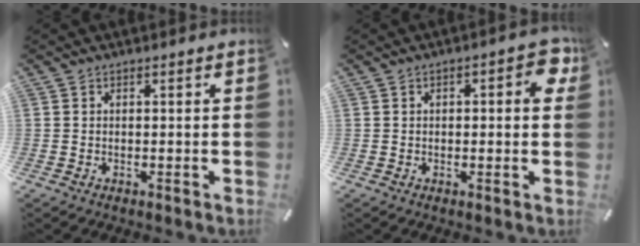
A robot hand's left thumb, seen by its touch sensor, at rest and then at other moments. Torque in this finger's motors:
{"motor_torque": [0.08, 0.07, 0.09, 0.10, -0.02]}